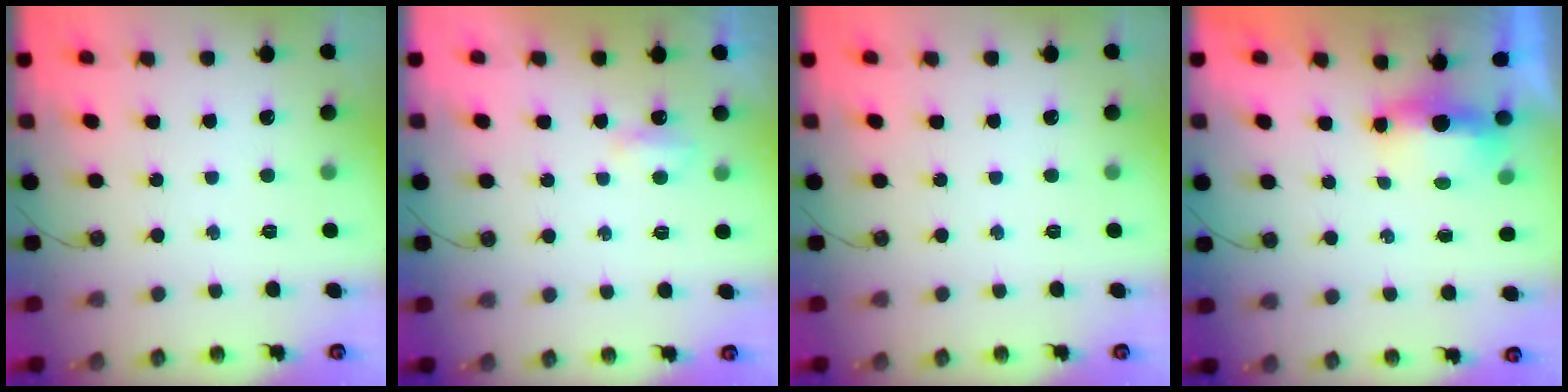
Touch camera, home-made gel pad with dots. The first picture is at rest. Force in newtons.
{"total": 2.9, "press": 2.8, "slide": 0.6}
{"total": 0.0}
{"total": 5.1, "press": 4.9, "slide": 1.3}